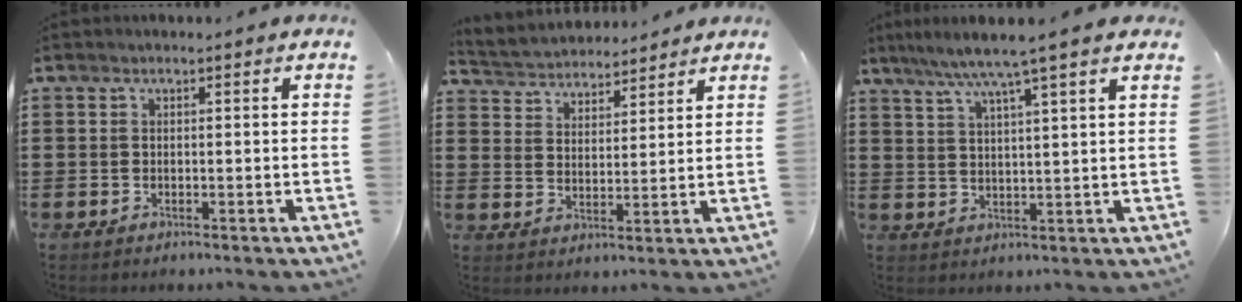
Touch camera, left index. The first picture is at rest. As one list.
[{"total": 3.8, "force": [3.6, 0.9, -0.4], "torque": [-0.012, -0.017, 0.063]}, {"total": 5.9, "force": [4.5, -0.8, 3.7], "torque": [-0.086, -0.016, 0.075]}]